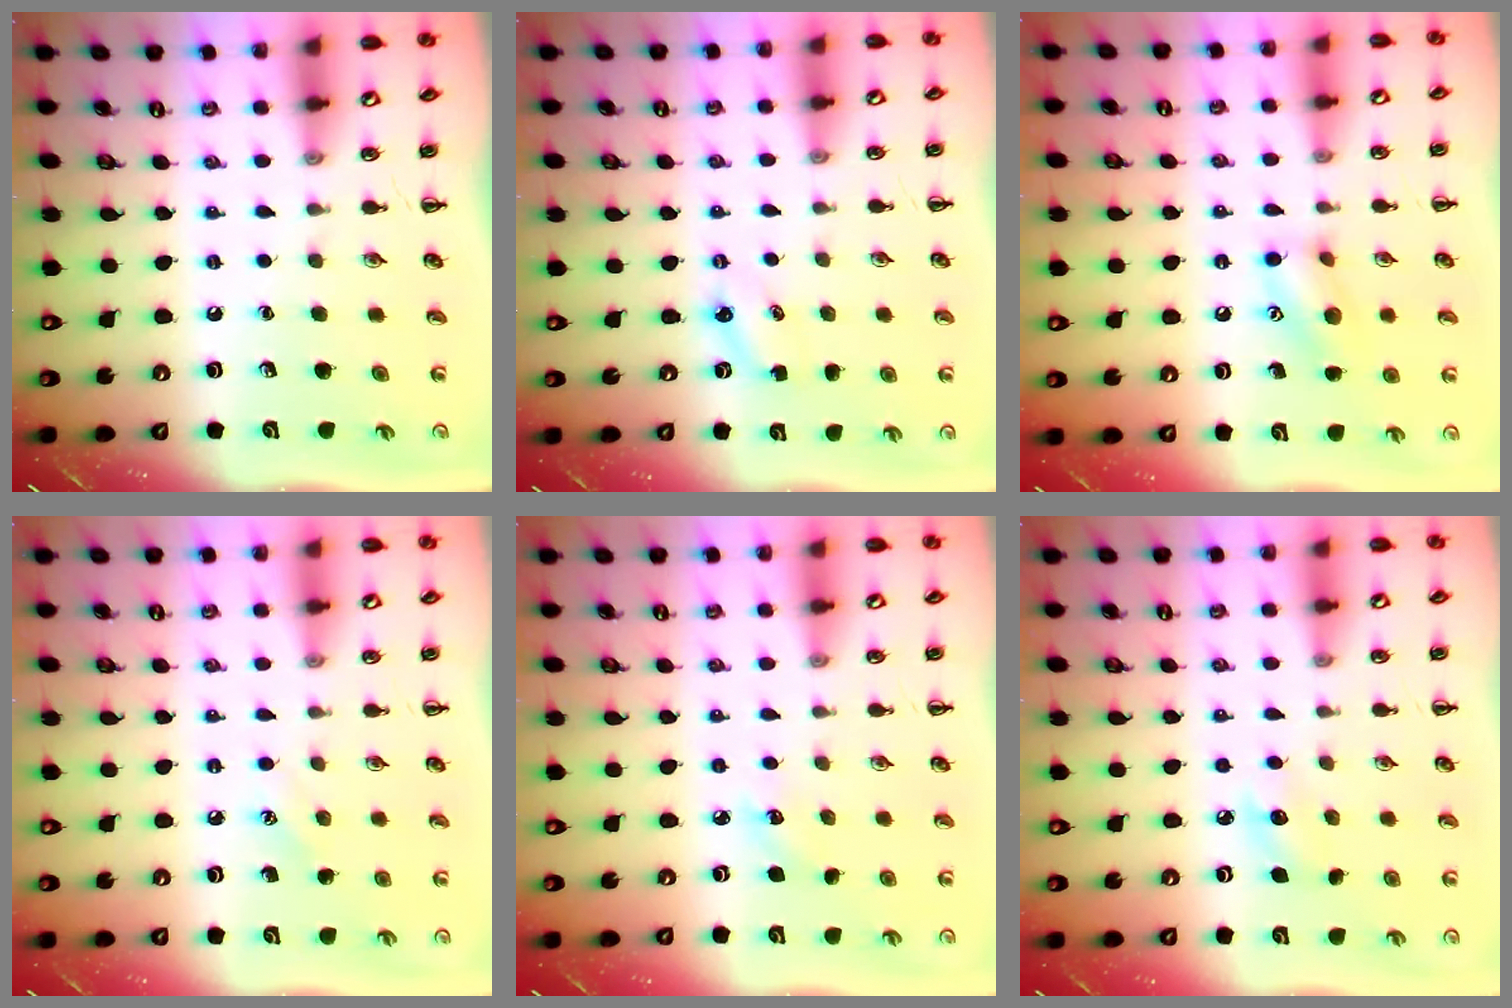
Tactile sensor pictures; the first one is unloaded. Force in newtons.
{"total": 2.9, "press": 2.8, "slide": 0.9}
{"total": 10.4, "press": 10.3, "slide": 0.9}
{"total": 5.4, "press": 5.2, "slide": 1.3}
{"total": 3.9, "press": 3.7, "slide": 1.1}
{"total": 7.3, "press": 7.1, "slide": 1.7}